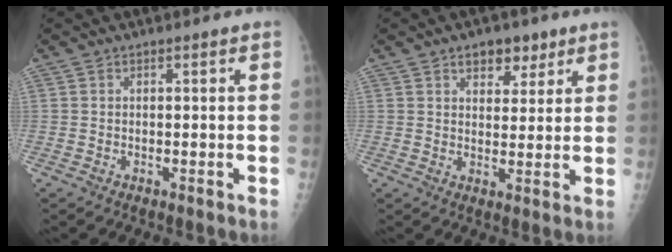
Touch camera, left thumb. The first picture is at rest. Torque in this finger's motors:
{"motor_torque": [0.13, 0.15, 0.26, -0.16, 0.01]}